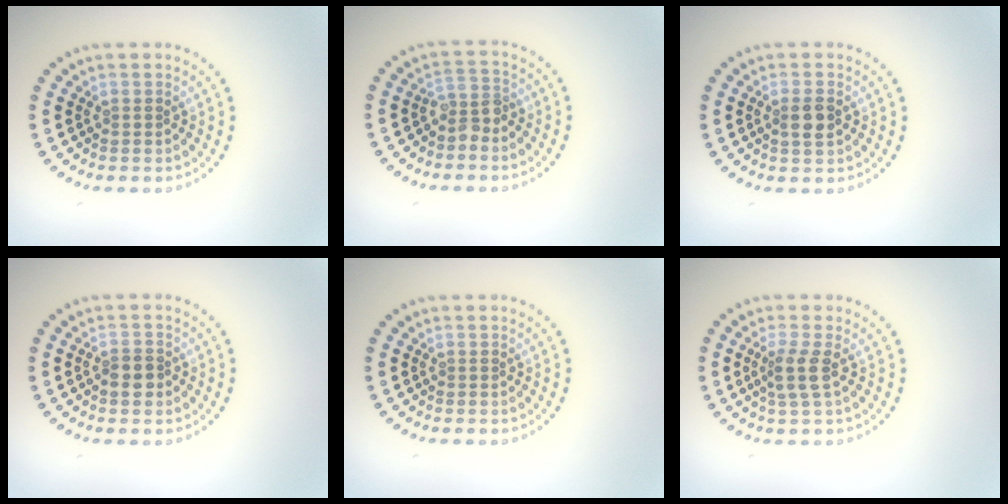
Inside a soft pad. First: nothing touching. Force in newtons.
{"total": 1.9, "press": 1.6, "slide": 0.9}
{"total": 1.9, "press": 1.8, "slide": 0.6}
{"total": 1.9, "press": 1.7, "slide": 0.8}
{"total": 0.0}
{"total": 2.2, "press": 1.7, "slide": 1.3}